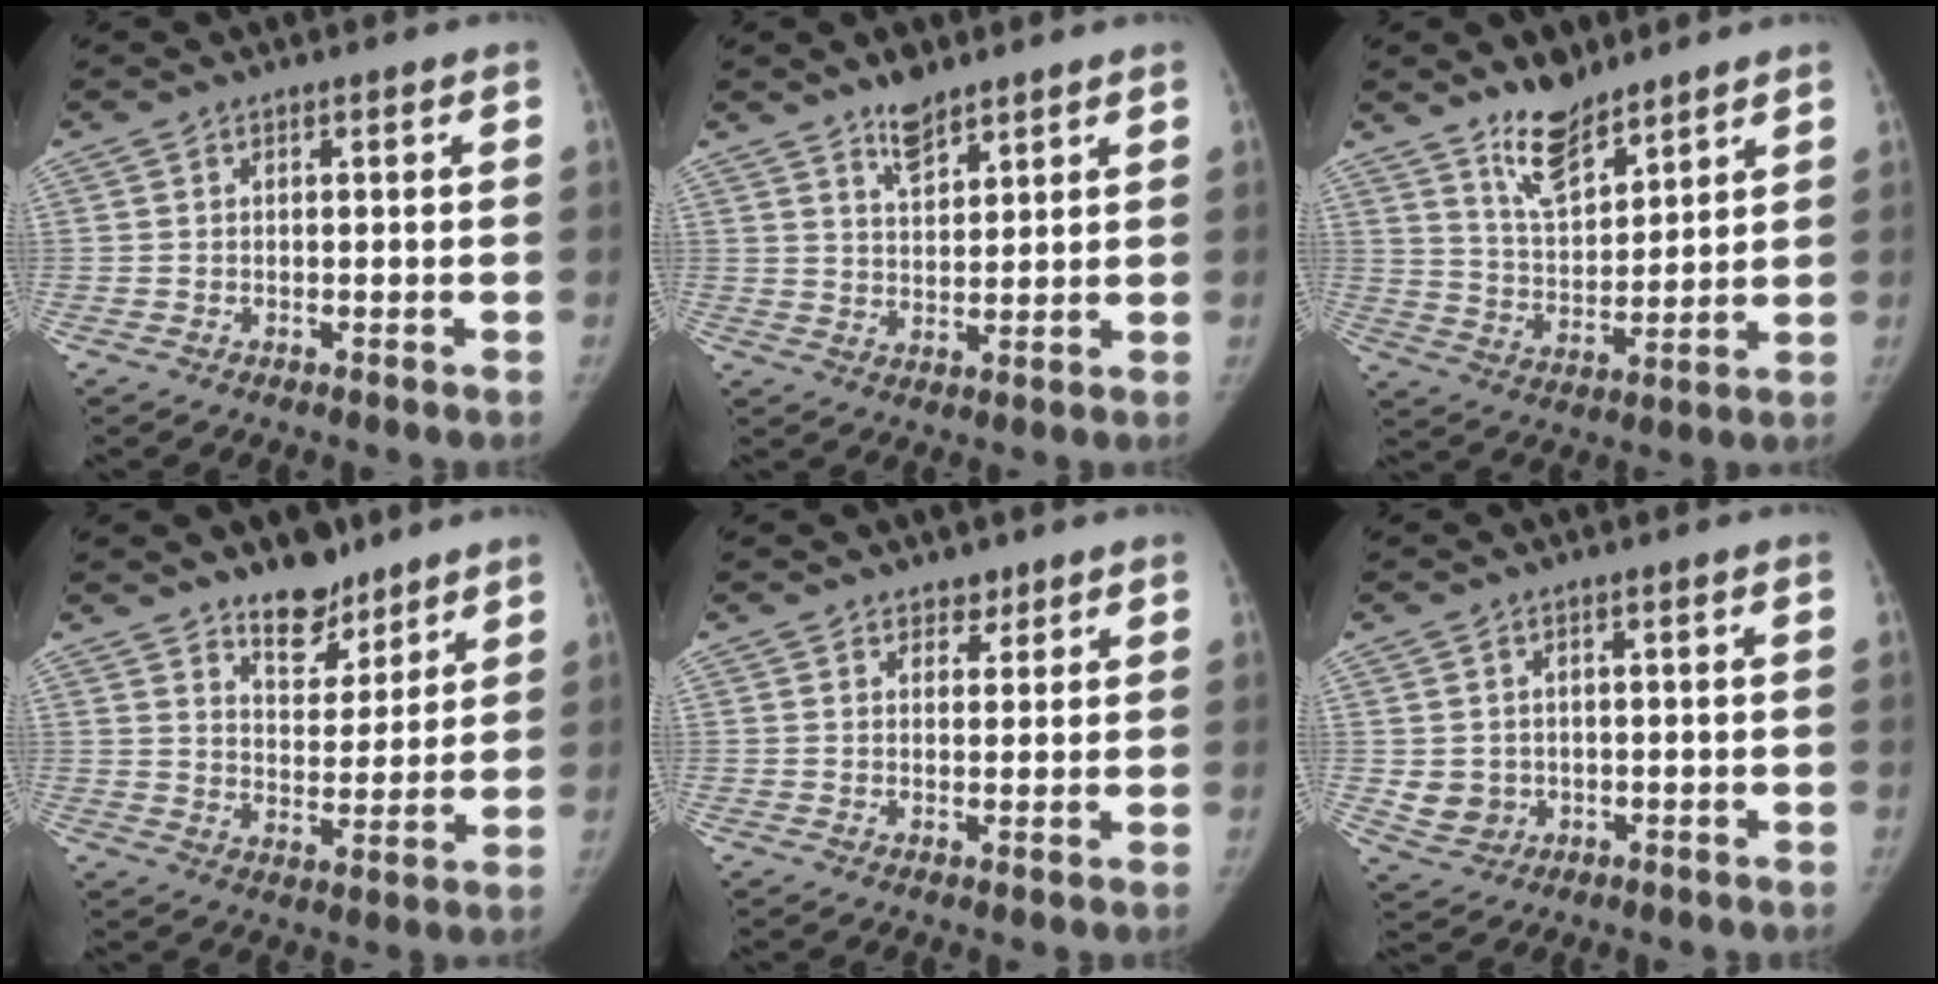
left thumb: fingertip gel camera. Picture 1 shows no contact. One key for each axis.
{"total": 5.5, "fx": 4.4, "fy": 2.1, "fz": 2.5, "tx": -0.027, "ty": -0.035, "tz": 0.079}
{"total": 9.8, "fx": 7.7, "fy": 3.8, "fz": 4.7, "tx": -0.060, "ty": -0.066, "tz": 0.150}
{"total": 9.6, "fx": 7.6, "fy": 4.8, "fz": 3.5, "tx": -0.024, "ty": -0.056, "tz": 0.128}
{"total": 2.5, "fx": 2.0, "fy": 1.5, "fz": 0.5, "tx": 0.013, "ty": -0.012, "tz": 0.025}
{"total": 4.2, "fx": 0.2, "fy": 3.8, "fz": 1.6, "tx": -0.018, "ty": -0.004, "tz": 0.017}